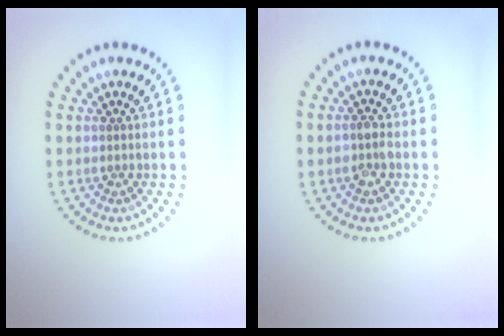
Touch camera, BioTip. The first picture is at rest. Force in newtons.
{"total": 2.0, "press": 2.0, "slide": 0.3}